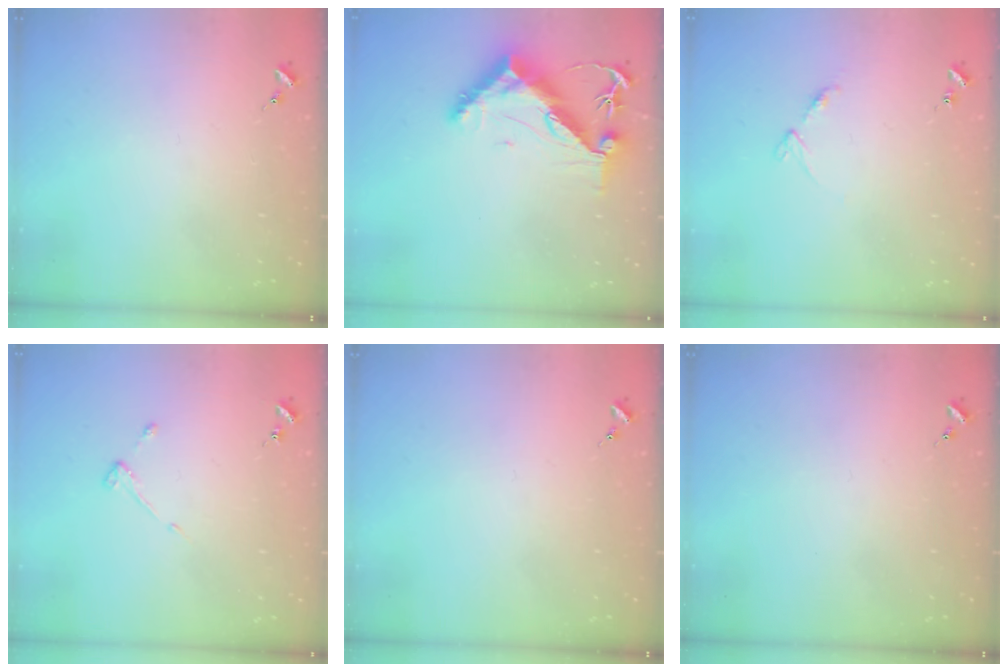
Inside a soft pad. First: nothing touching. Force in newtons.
{"total": 11.0, "press": 10.9, "slide": 1.0}
{"total": 5.9, "press": 5.9, "slide": 0.7}
{"total": 3.0, "press": 3.0, "slide": 0.4}
{"total": 0.0}
{"total": 0.0}